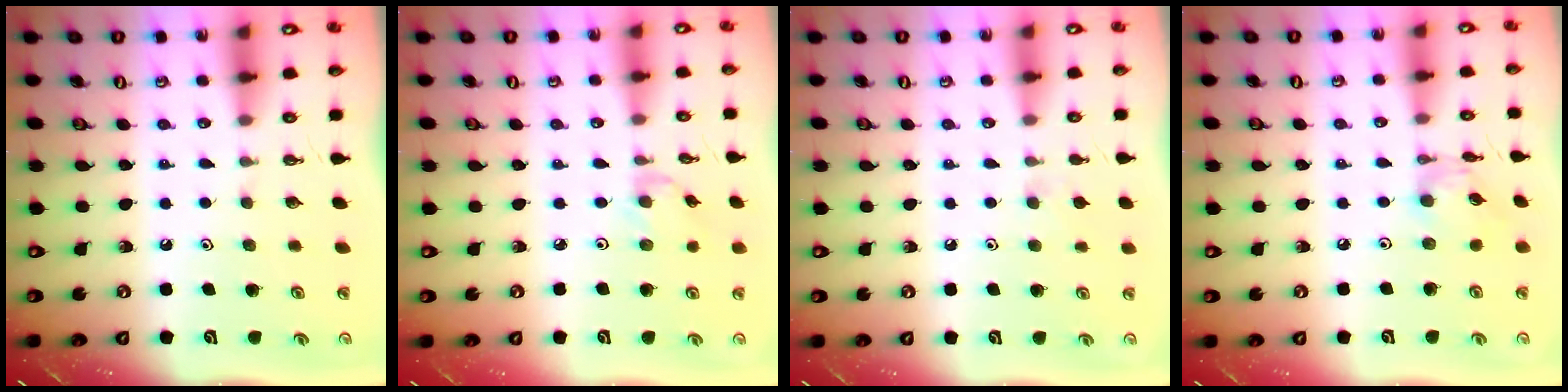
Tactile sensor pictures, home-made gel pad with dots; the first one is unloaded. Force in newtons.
{"total": 0.7, "press": 0.7, "slide": 0.2}
{"total": 3.3, "press": 3.2, "slide": 0.7}
{"total": 3.3, "press": 3.3, "slide": 0.3}